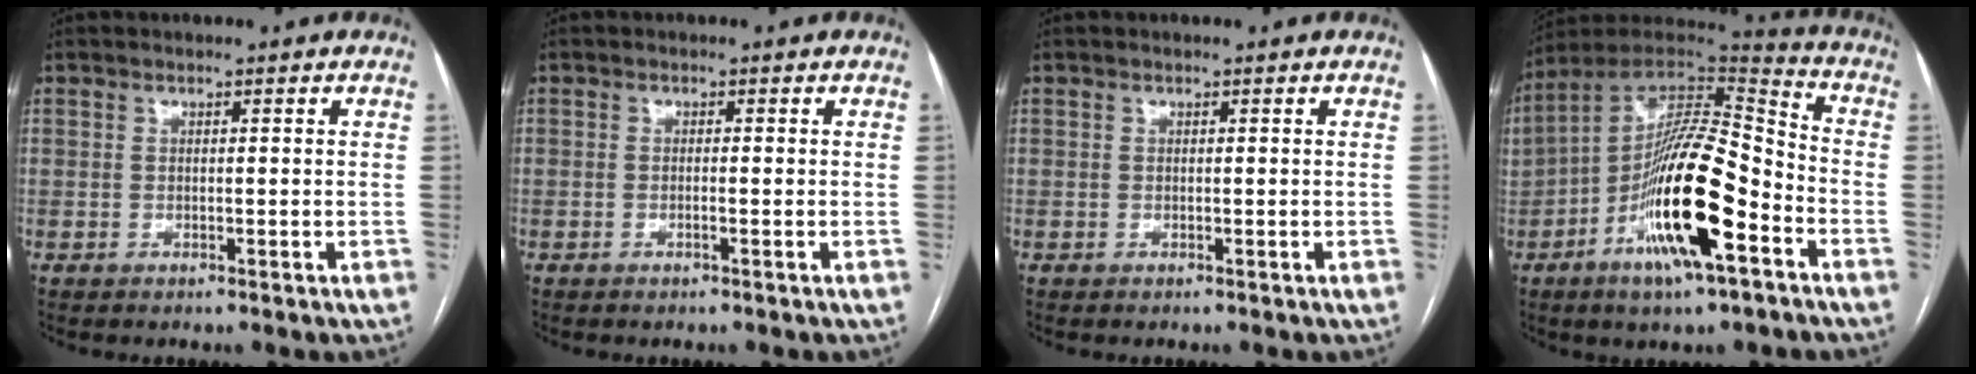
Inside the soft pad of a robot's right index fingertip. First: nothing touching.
{"total": 0.6, "force": [-0.3, 0.0, 0.6], "torque": [-0.011, 0.000, -0.005]}
{"total": 0.0}
{"total": 19.1, "force": [-7.2, 4.0, 17.3], "torque": [-0.309, 0.000, -0.120]}